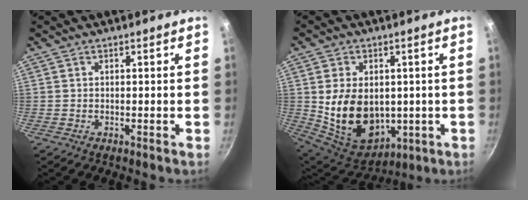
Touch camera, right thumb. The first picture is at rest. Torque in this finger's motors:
{"motor_torque": [-0.35, 1.29, 0.82, 1.07, 0.11]}